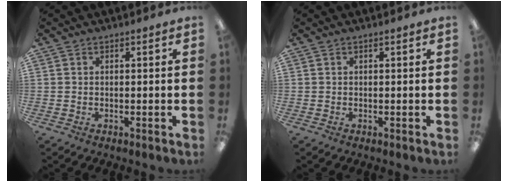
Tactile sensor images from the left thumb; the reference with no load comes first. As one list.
[{"total": 0.0}]